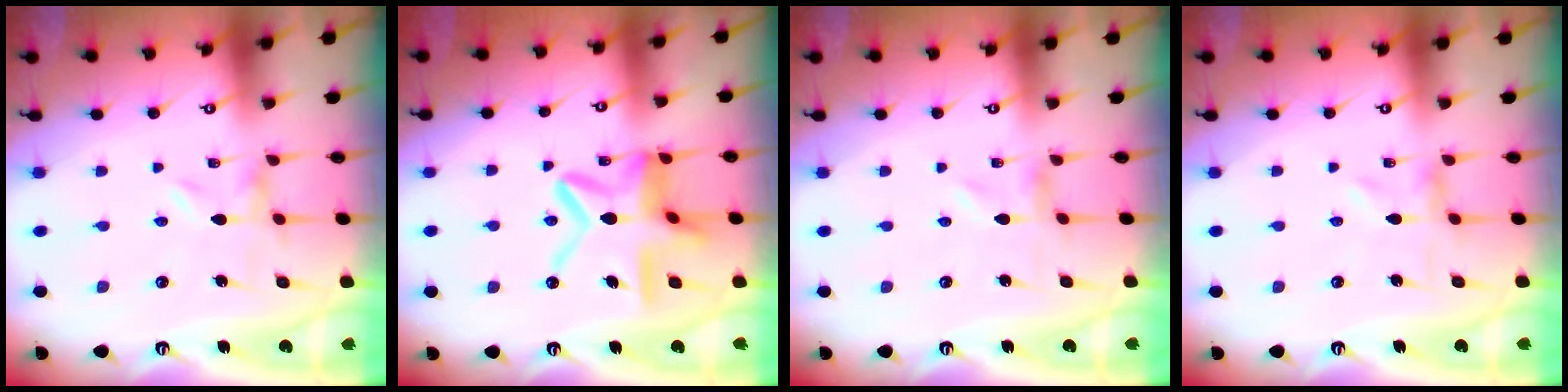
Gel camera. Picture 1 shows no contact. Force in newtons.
{"total": 15.5, "press": 15.5, "slide": 1.5}
{"total": 0.0}
{"total": 0.7, "press": 0.7, "slide": 0.2}